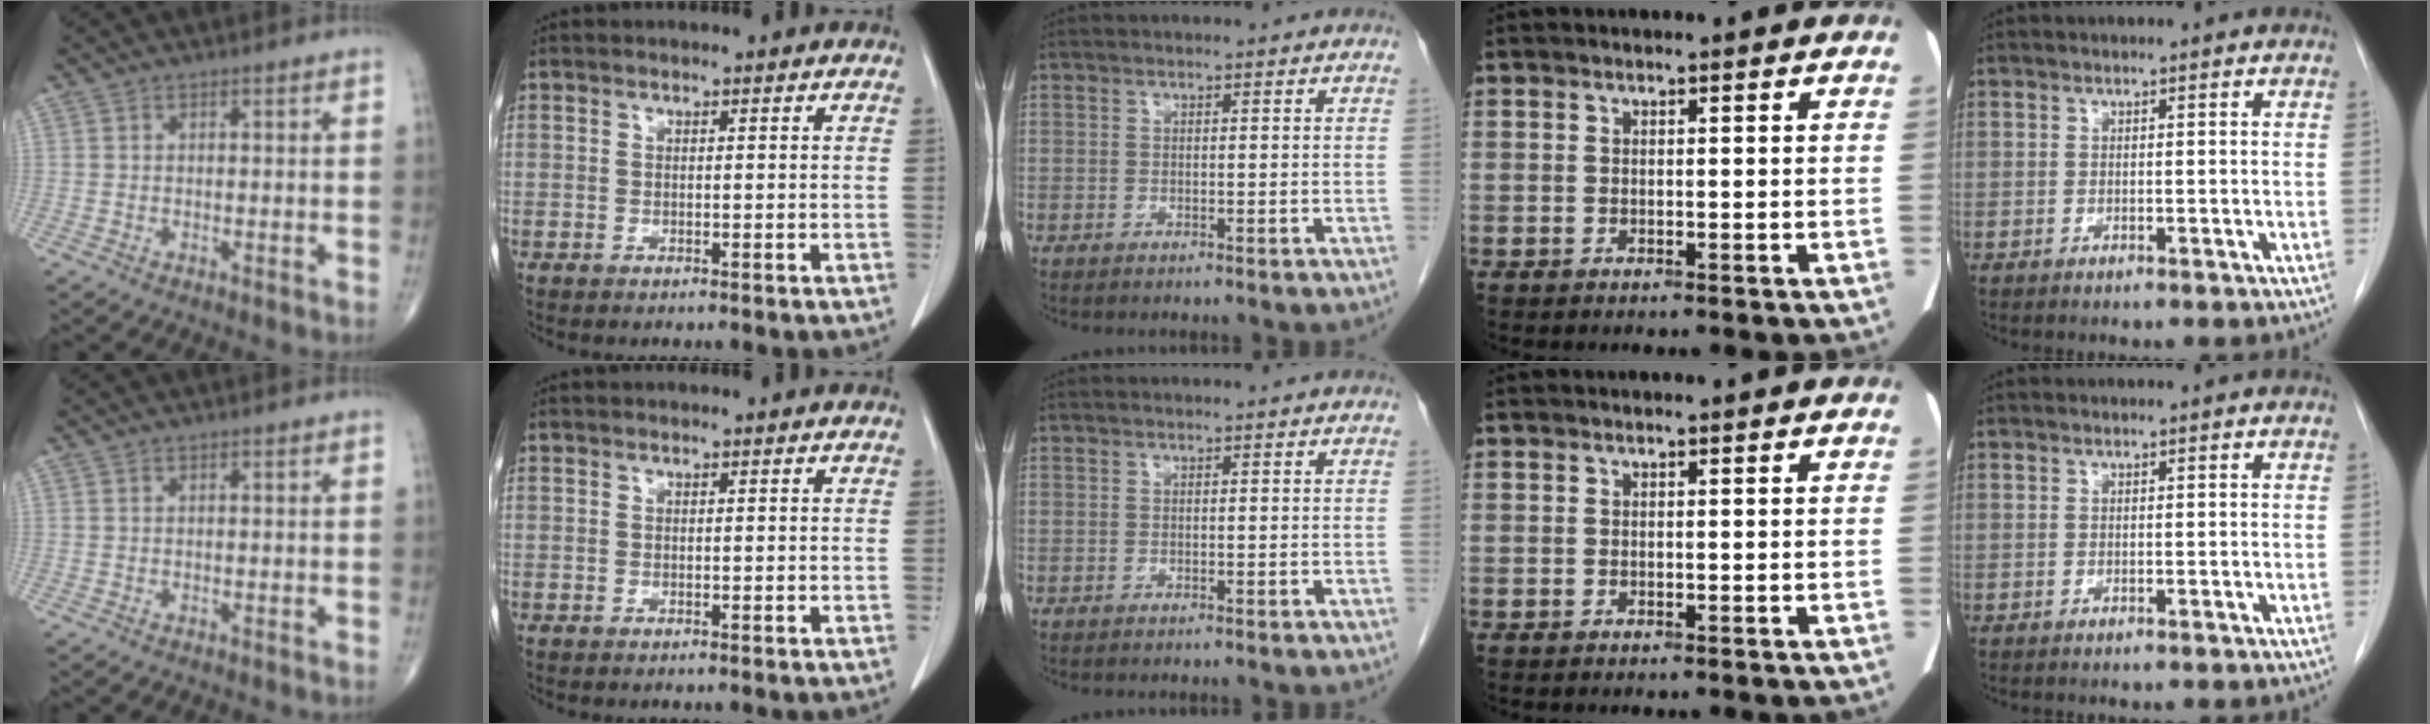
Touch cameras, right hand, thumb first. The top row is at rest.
{}